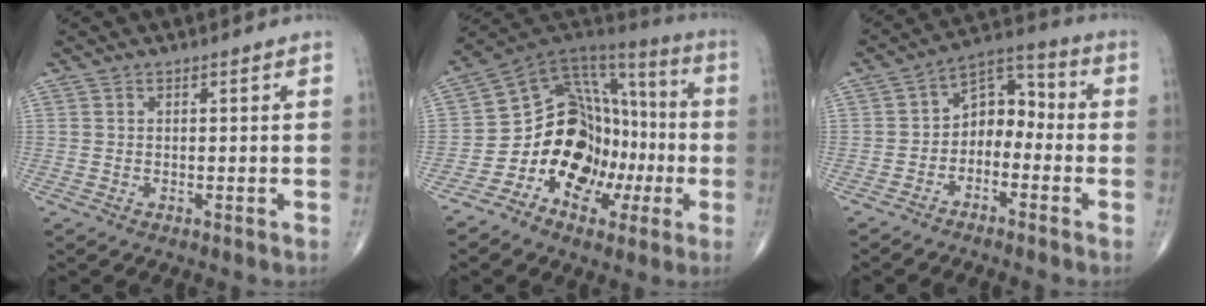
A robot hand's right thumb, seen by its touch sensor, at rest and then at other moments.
{"total": 18.2, "force": [-5.2, 13.7, 10.8], "torque": [-0.108, 0.089, -0.087]}
{"total": 8.3, "force": [-2.3, 5.9, 5.4], "torque": [-0.057, 0.049, -0.056]}